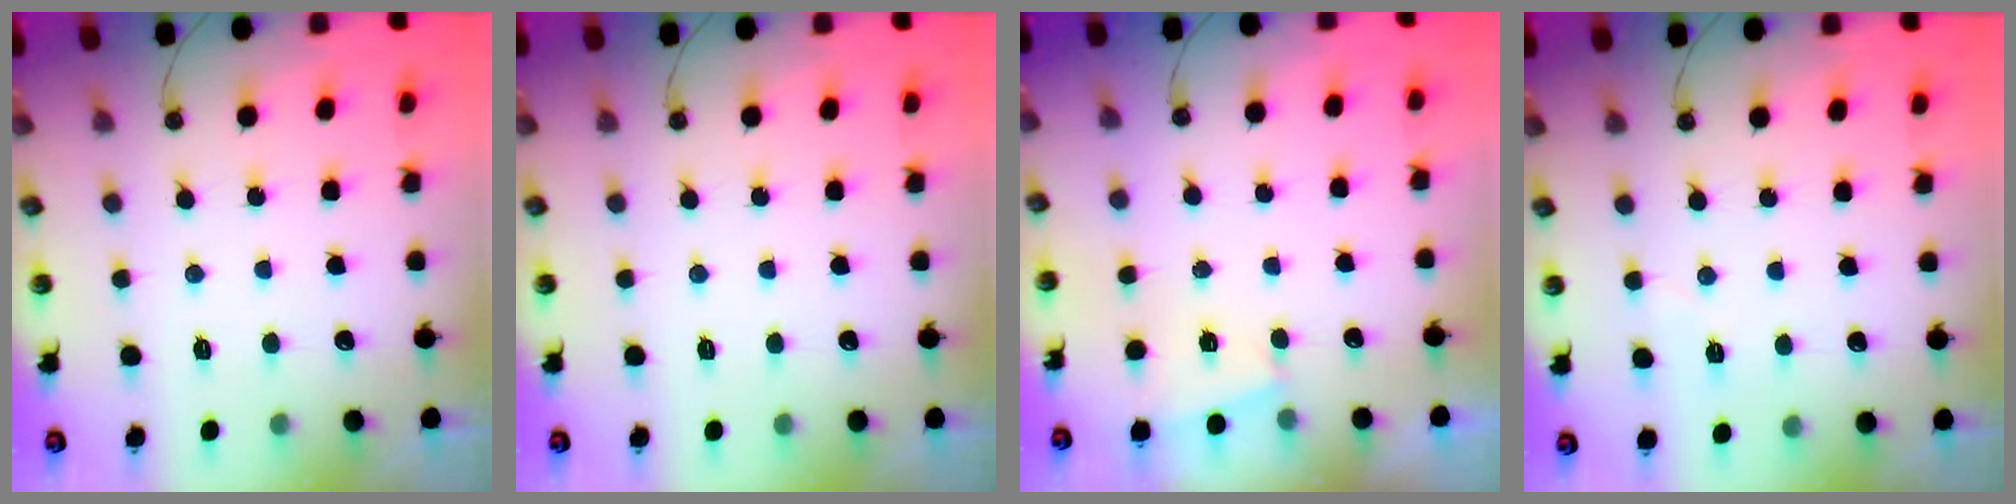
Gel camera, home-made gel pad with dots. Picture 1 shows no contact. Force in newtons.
{"total": 0.0}
{"total": 1.0, "press": 1.0, "slide": 0.3}
{"total": 3.0, "press": 2.4, "slide": 1.7}